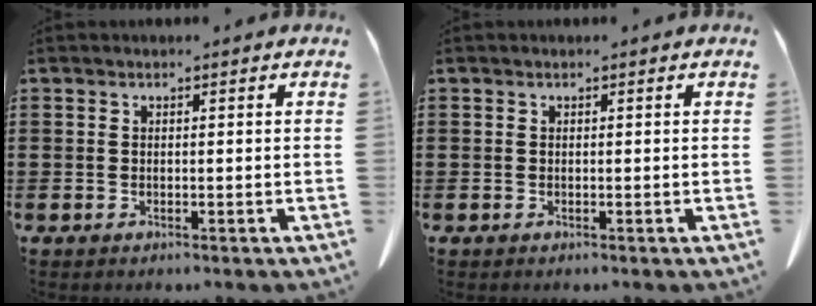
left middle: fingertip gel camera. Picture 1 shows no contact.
{"total": 0.0}